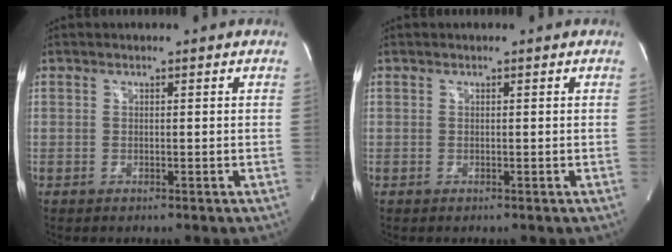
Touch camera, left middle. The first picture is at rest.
{"total": 0.0}